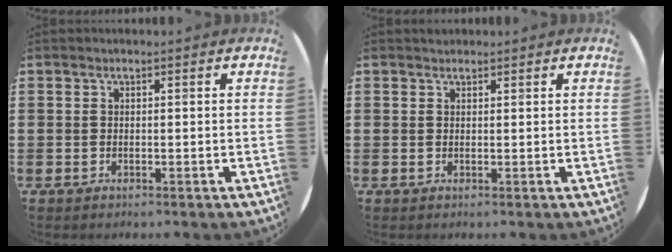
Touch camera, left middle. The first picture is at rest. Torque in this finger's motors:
{"motor_torque": [0.24, -0.21, -0.01, 0.00]}